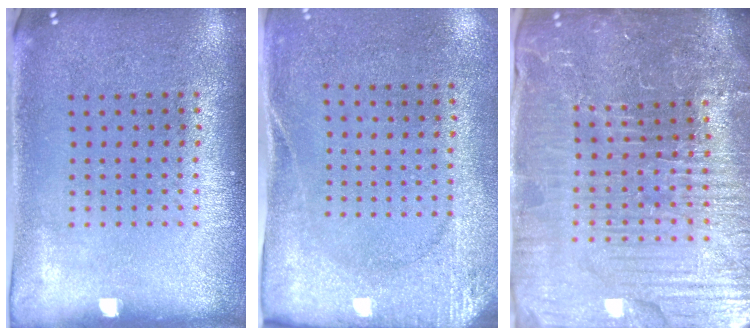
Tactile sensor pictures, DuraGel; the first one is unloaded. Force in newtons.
{"total": 2.7, "press": 2.0, "slide": 1.7}
{"total": 6.2, "press": 5.6, "slide": 2.7}